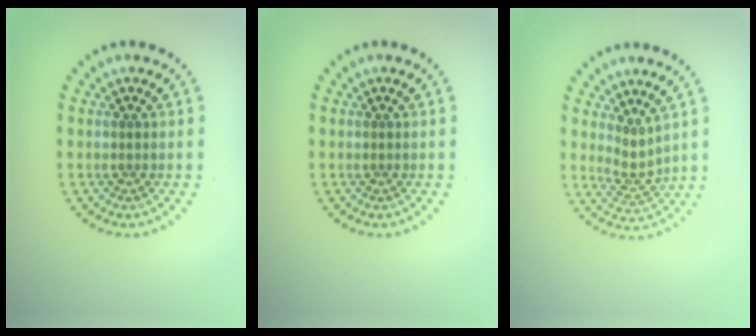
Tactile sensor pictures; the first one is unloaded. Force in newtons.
{"total": 0.0}
{"total": 2.2, "press": 1.5, "slide": 1.5}